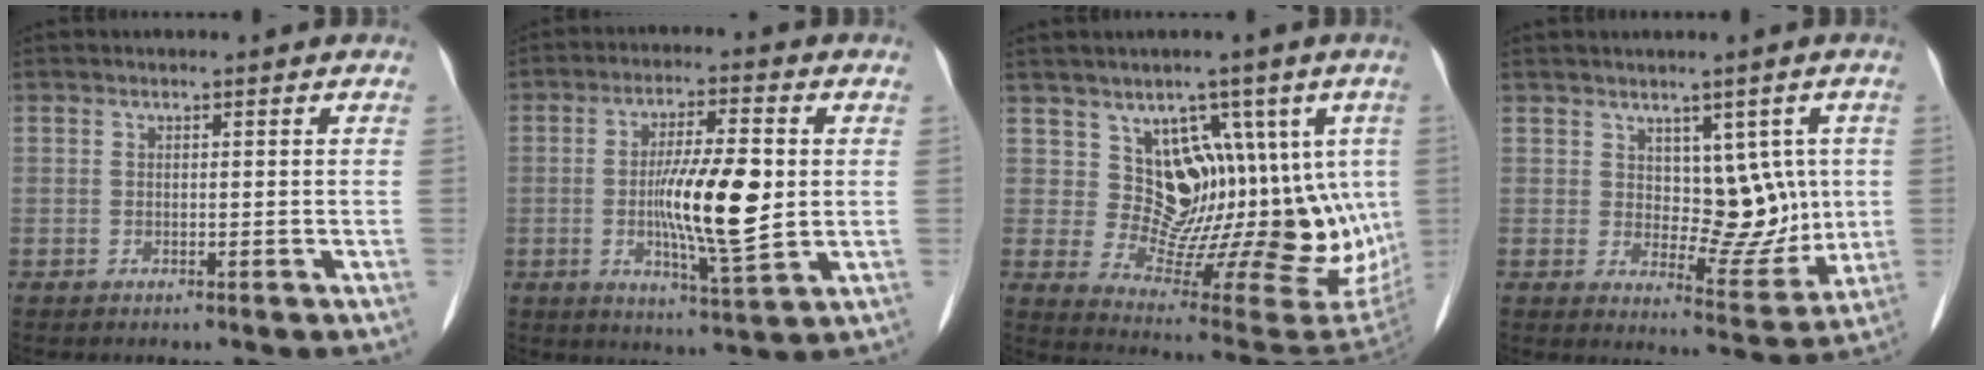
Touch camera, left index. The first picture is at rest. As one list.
[{"total": 11.2, "force": [0.0, 2.0, 11.0], "torque": [-0.203, -0.006, -0.002]}, {"total": 14.7, "force": [4.0, 8.2, 11.5], "torque": [-0.147, 0.011, 0.083]}, {"total": 7.8, "force": [1.5, 4.5, 6.2], "torque": [-0.078, 0.007, 0.039]}]